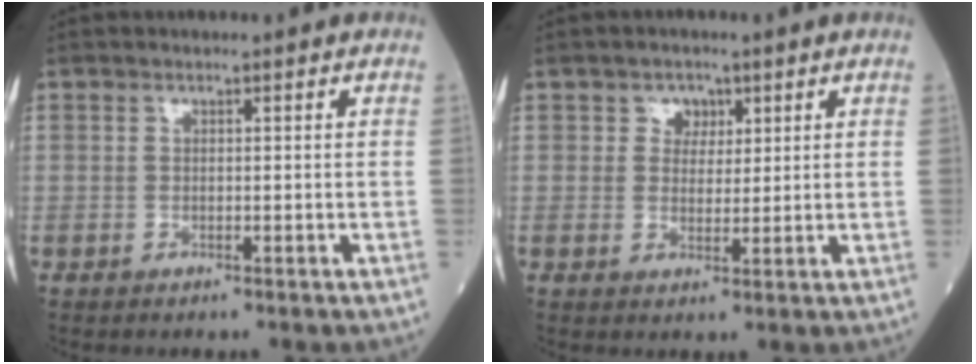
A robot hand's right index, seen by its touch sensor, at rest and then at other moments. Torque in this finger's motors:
{"motor_torque": [0.26, 0.15, 0.01, 0.02]}